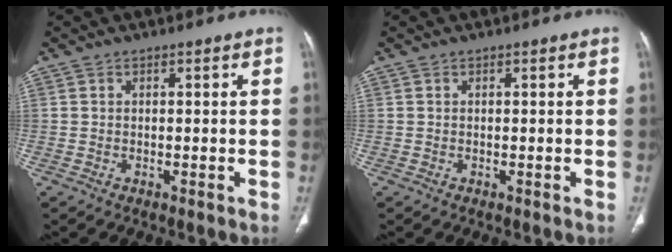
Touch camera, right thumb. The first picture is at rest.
{"total": 0.0}